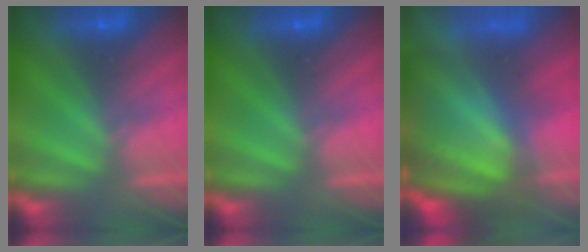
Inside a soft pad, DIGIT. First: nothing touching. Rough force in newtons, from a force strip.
{"total": 0.0}
{"total": 7.9}